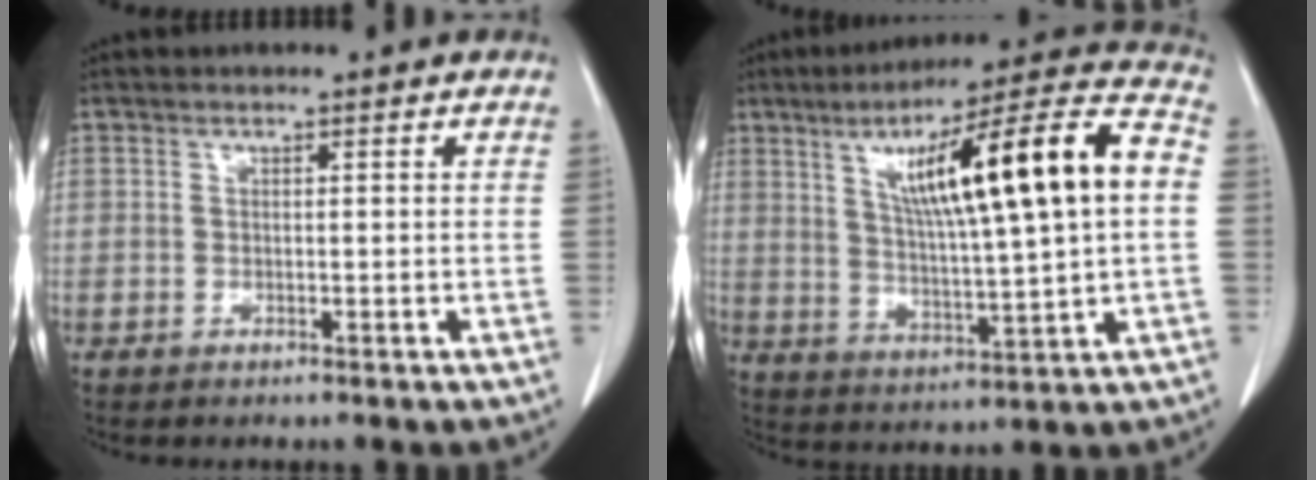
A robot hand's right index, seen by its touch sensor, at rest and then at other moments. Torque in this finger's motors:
{"motor_torque": [0.90, 0.03, 0.51, 0.21]}